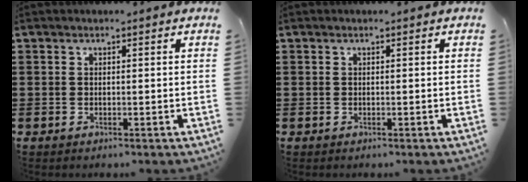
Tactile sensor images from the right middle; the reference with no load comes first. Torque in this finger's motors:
{"motor_torque": [0.80, 0.35, -0.02, 0.02]}